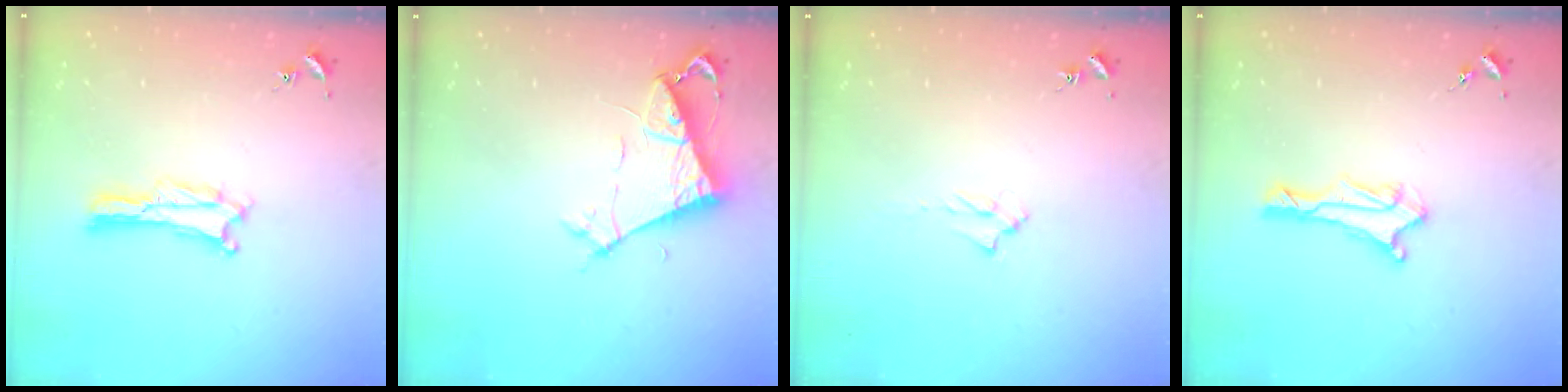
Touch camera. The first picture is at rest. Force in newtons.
{"total": 6.6, "press": 6.5, "slide": 0.7}
{"total": 1.7, "press": 1.6, "slide": 0.3}
{"total": 2.9, "press": 2.8, "slide": 0.7}